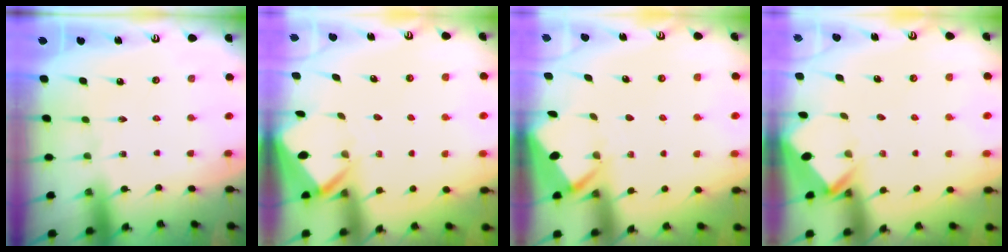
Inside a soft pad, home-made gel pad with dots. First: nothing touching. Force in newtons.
{"total": 2.8, "press": 2.8, "slide": 0.1}
{"total": 2.9, "press": 2.8, "slide": 0.3}
{"total": 2.6, "press": 2.6, "slide": 0.2}